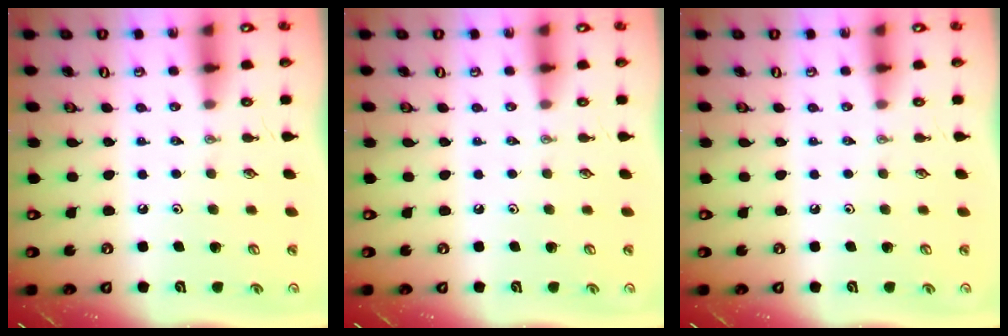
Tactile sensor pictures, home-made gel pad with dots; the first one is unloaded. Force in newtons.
{"total": 0.0}
{"total": 0.0}